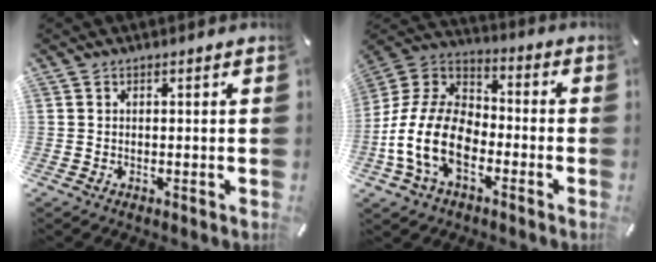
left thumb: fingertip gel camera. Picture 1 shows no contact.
{"total": 15.9, "force": [-6.7, 10.0, 10.3], "torque": [-0.234, 0.024, -0.129]}